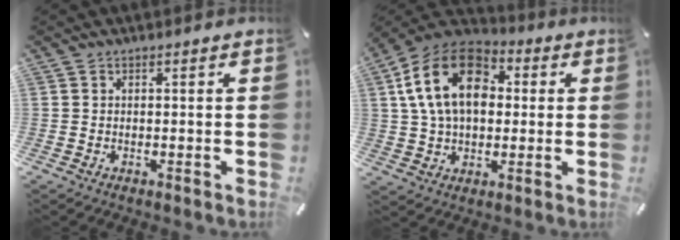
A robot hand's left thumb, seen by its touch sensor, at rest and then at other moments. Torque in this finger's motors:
{"motor_torque": [2.50, 2.50, 1.76, -1.01, 0.23]}